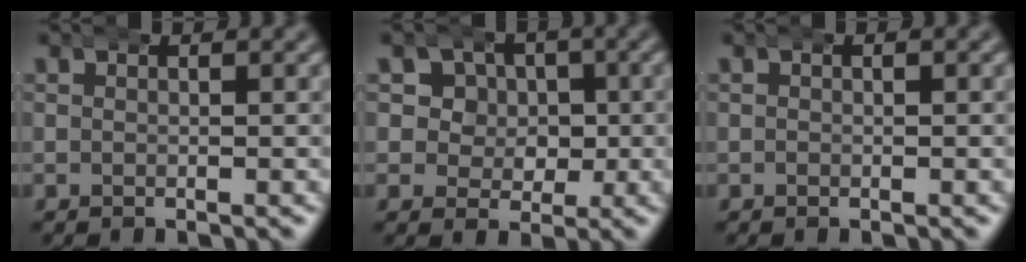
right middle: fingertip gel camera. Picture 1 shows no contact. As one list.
[{"total": 7.6, "force": [1.4, 6.8, 3.2], "torque": [-0.060, -0.009, 0.016]}, {"total": 0.0}]